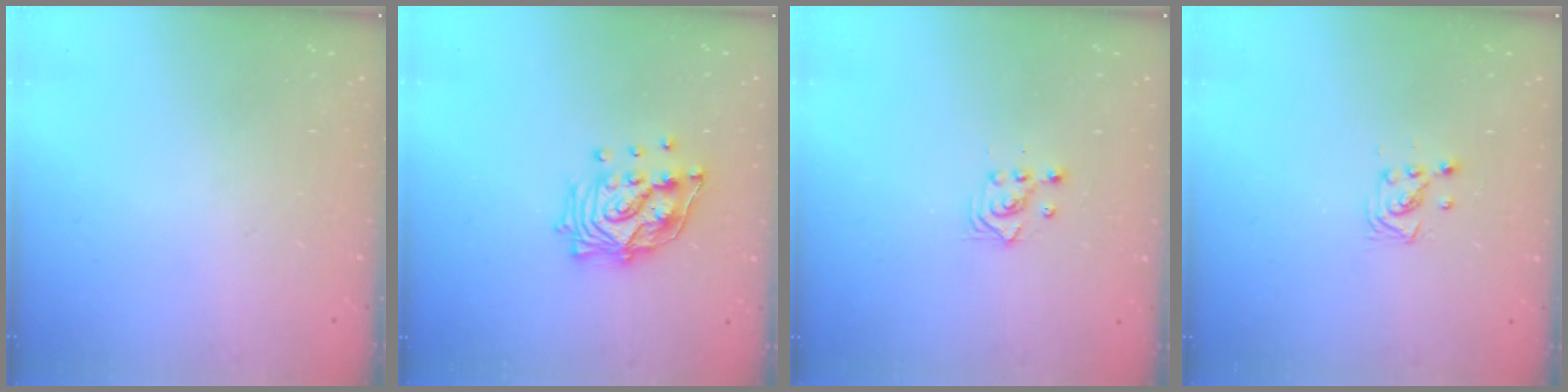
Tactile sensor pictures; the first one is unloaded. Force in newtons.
{"total": 13.9, "press": 13.8, "slide": 1.4}
{"total": 2.3, "press": 2.3, "slide": 0.3}
{"total": 2.9, "press": 2.9, "slide": 0.3}